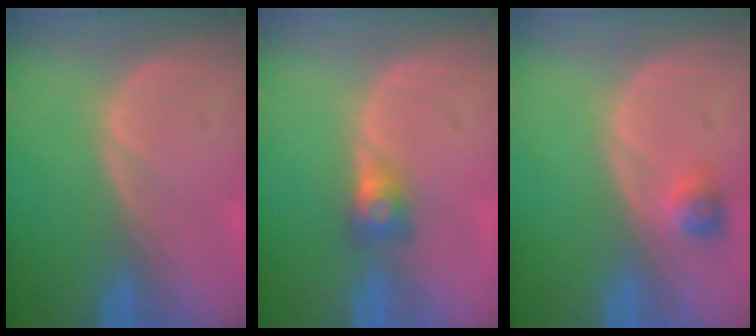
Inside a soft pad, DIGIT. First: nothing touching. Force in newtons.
{"total": 2.6, "press": 2.4, "slide": 1.0}
{"total": 2.3, "press": 2.2, "slide": 0.3}